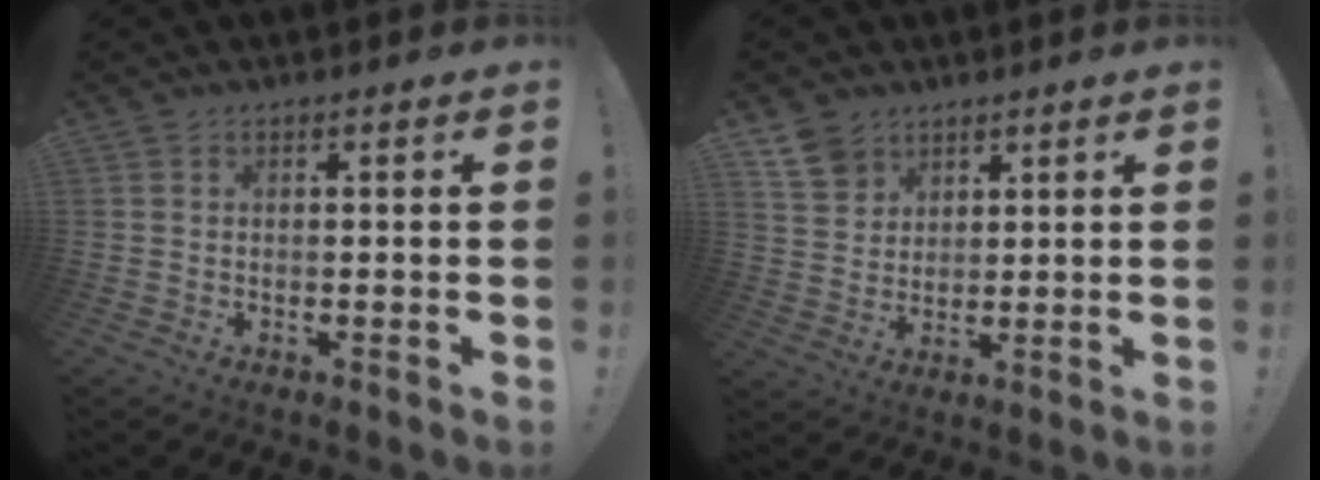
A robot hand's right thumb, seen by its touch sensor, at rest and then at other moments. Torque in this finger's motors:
{"motor_torque": [-0.23, 0.19, -0.32, 0.40, -0.09]}